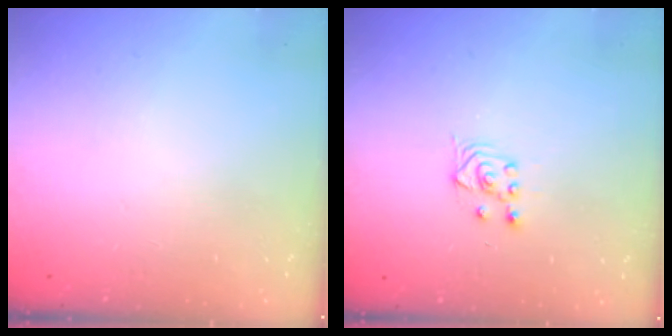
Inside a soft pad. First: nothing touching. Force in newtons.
{"total": 3.3, "press": 2.9, "slide": 1.5}